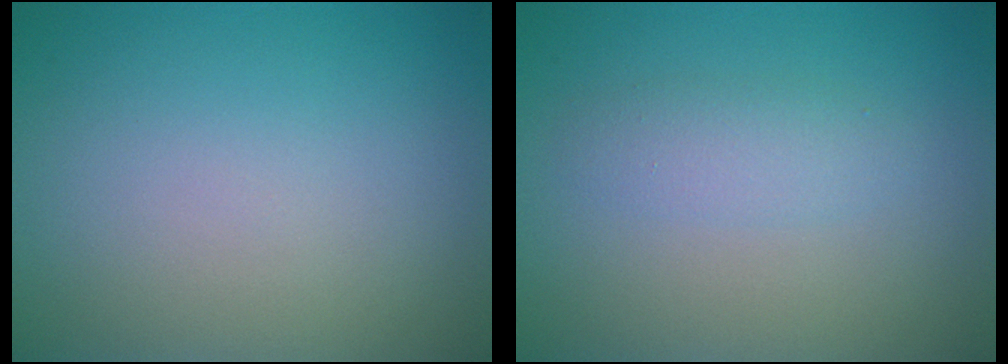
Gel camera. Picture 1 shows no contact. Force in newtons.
{"total": 1.9, "press": 1.9, "slide": 0.0}